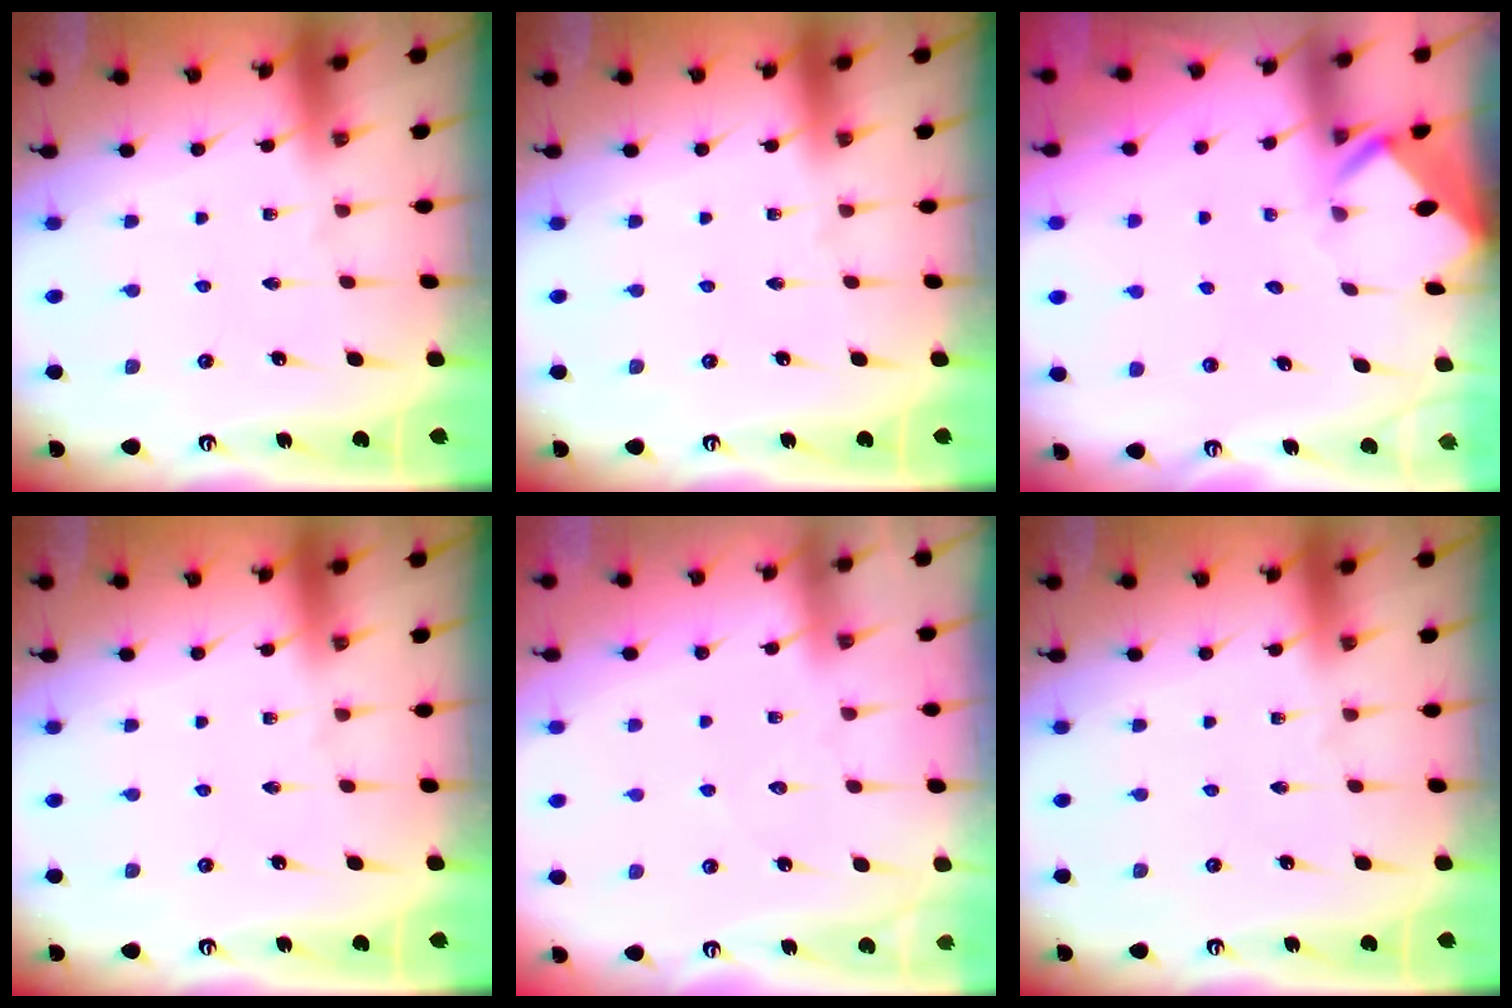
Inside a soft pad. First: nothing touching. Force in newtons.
{"total": 0.0}
{"total": 3.5, "press": 3.5, "slide": 0.1}
{"total": 0.0}
{"total": 4.2, "press": 4.1, "slide": 0.5}
{"total": 0.0}